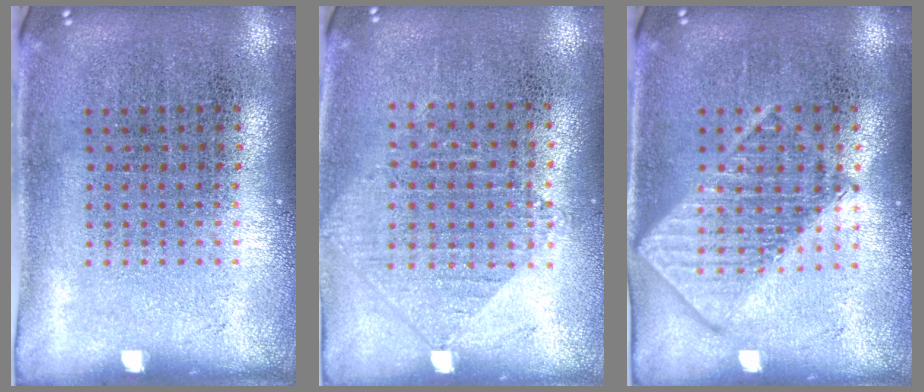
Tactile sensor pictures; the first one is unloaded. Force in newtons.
{"total": 1.0, "press": 0.9, "slide": 0.4}
{"total": 2.9, "press": 2.9, "slide": 0.3}